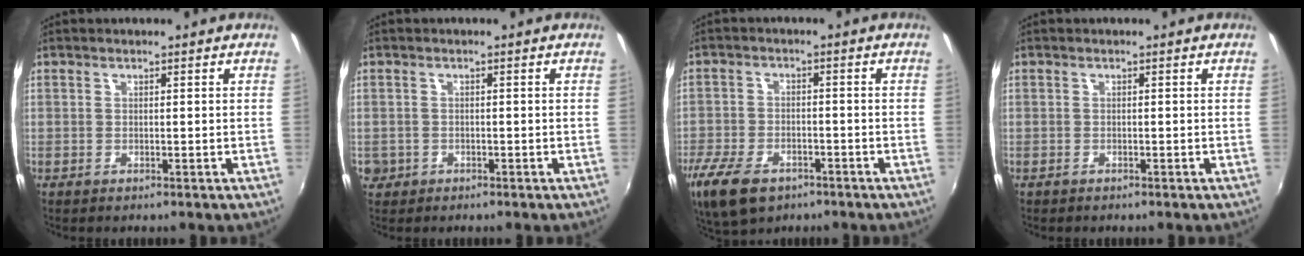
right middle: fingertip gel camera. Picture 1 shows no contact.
{"total": 3.1, "force": [-1.0, 2.8, 1.0], "torque": [-0.027, -0.002, -0.013]}
{"total": 13.0, "force": [-8.1, 6.9, 7.4], "torque": [-0.184, -0.030, -0.144]}
{"total": 0.5, "force": [-0.5, 0.3, 0.1], "torque": [-0.003, 0.000, -0.008]}